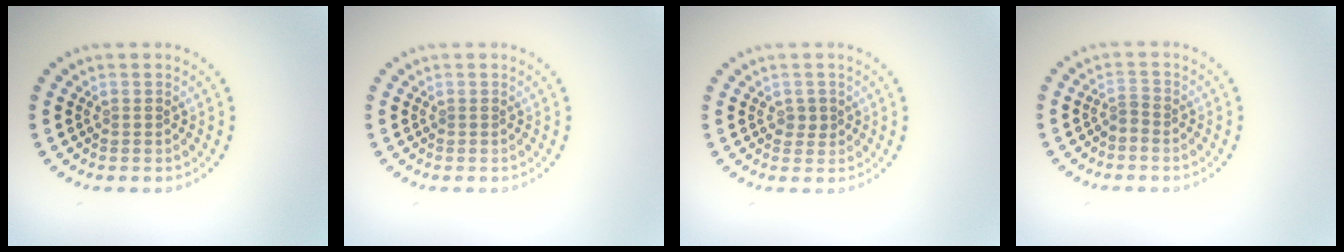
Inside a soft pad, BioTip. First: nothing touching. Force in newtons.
{"total": 0.0}
{"total": 1.1, "press": 1.0, "slide": 0.3}
{"total": 1.0, "press": 0.4, "slide": 0.9}